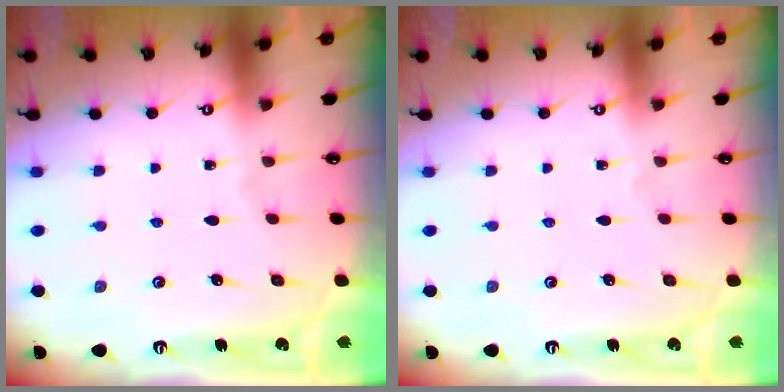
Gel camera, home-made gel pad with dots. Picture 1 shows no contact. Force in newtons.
{"total": 0.0}